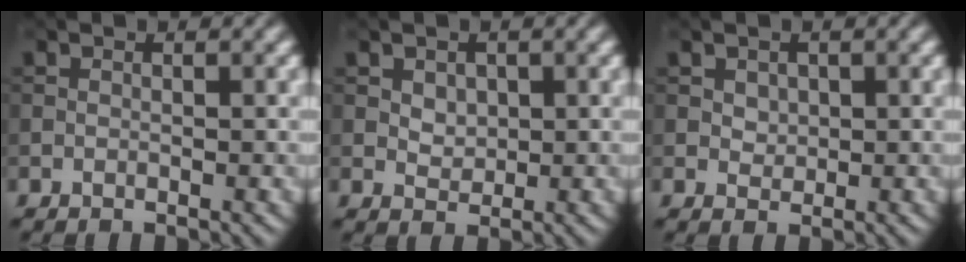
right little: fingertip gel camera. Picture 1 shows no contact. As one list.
[{"total": 1.5, "force": [0.4, 1.2, 0.8], "torque": [-0.014, -0.003, 0.010]}, {"total": 1.1, "force": [0.4, 1.0, 0.4], "torque": [-0.007, -0.003, 0.010]}]